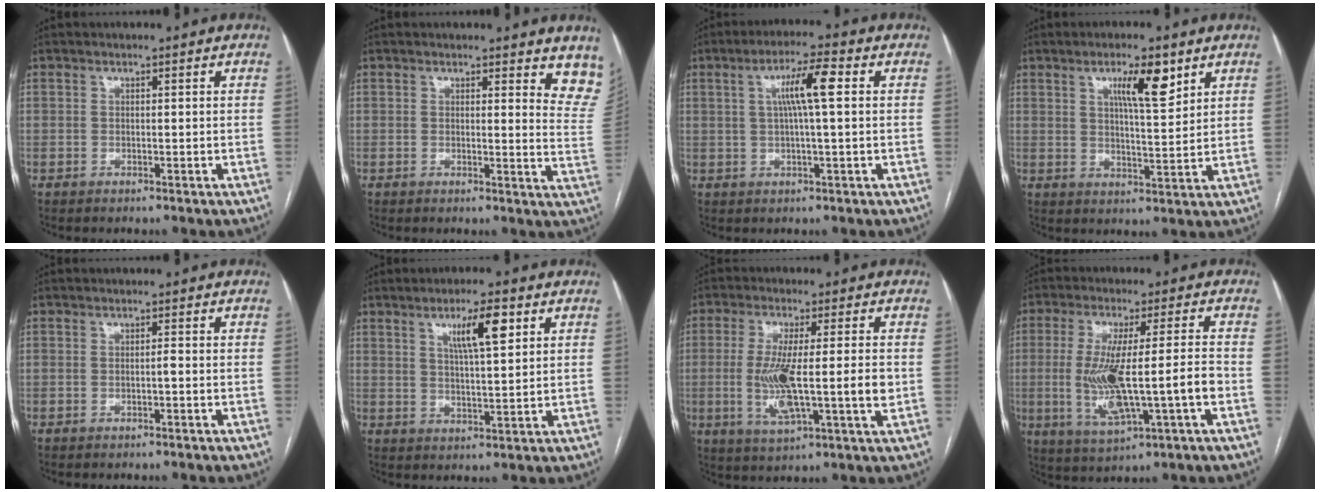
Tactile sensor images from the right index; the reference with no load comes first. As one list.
[{"total": 8.6, "force": [7.6, 2.0, 3.6], "torque": [-0.009, -0.039, 0.055]}, {"total": 7.1, "force": [1.6, 0.2, 6.9], "torque": [-0.120, 0.011, 0.027]}, {"total": 7.5, "force": [4.0, 1.3, 6.2], "torque": [-0.100, -0.002, 0.065]}, {"total": 0.8, "force": [-0.3, 0.0, 0.7], "torque": [-0.012, 0.001, -0.004]}, {"total": 7.4, "force": [3.4, 1.0, 6.5], "torque": [-0.109, 0.003, 0.059]}, {"total": 11.6, "force": [-1.1, 1.3, 11.5], "torque": [-0.215, -0.010, -0.019]}, {"total": 13.1, "force": [-2.3, 1.2, 12.8], "torque": [-0.248, -0.002, -0.034]}]